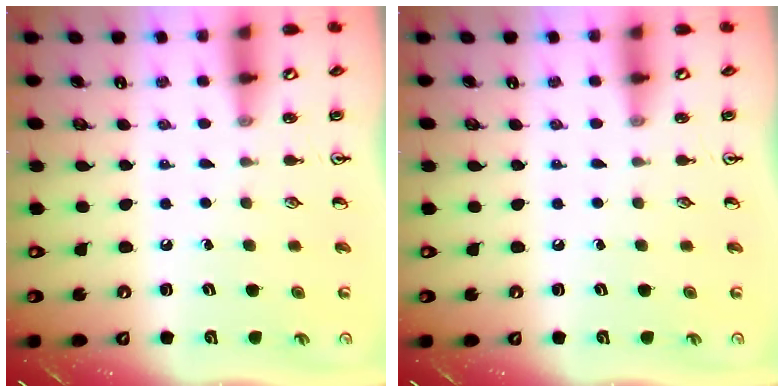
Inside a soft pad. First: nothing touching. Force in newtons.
{"total": 0.0}